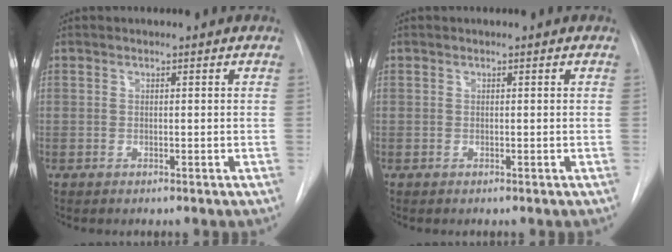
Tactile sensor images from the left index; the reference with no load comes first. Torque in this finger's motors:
{"motor_torque": [-0.01, 0.01, 0.00, 0.01]}